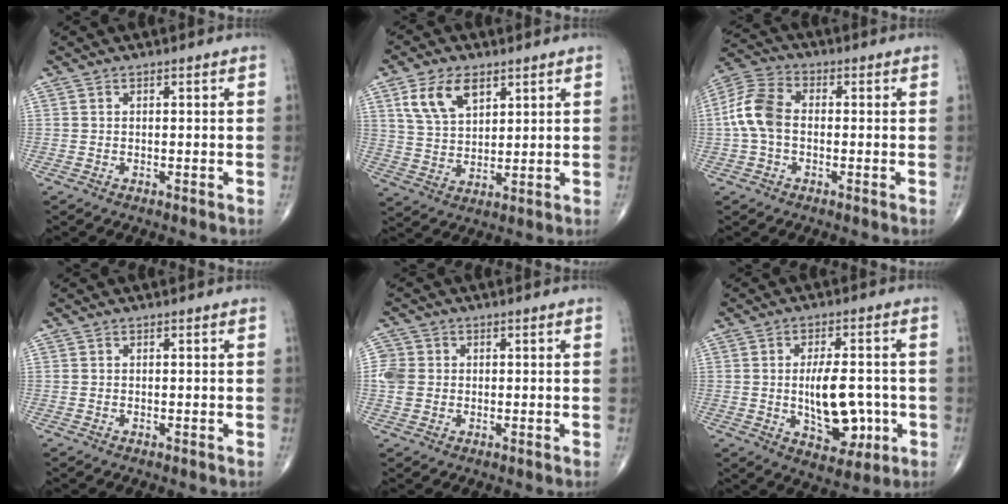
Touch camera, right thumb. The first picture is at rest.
{"total": 9.5, "force": [4.8, 5.5, 6.0], "torque": [-0.098, -0.016, 0.096]}
{"total": 9.1, "force": [-0.5, 5.9, 6.9], "torque": [-0.148, 0.026, -0.022]}
{"total": 0.0}
{"total": 4.7, "force": [0.0, 4.2, 2.1], "torque": [-0.038, 0.007, 0.000]}
{"total": 12.0, "force": [-1.5, 6.2, 10.1], "torque": [-0.134, 0.005, -0.010]}